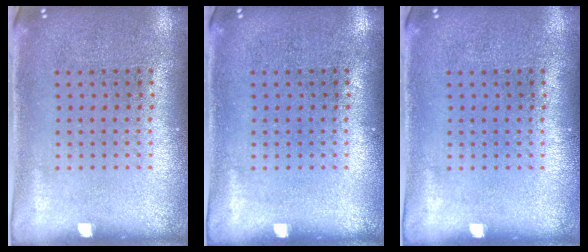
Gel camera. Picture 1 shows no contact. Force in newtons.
{"total": 0.0}
{"total": 0.0}